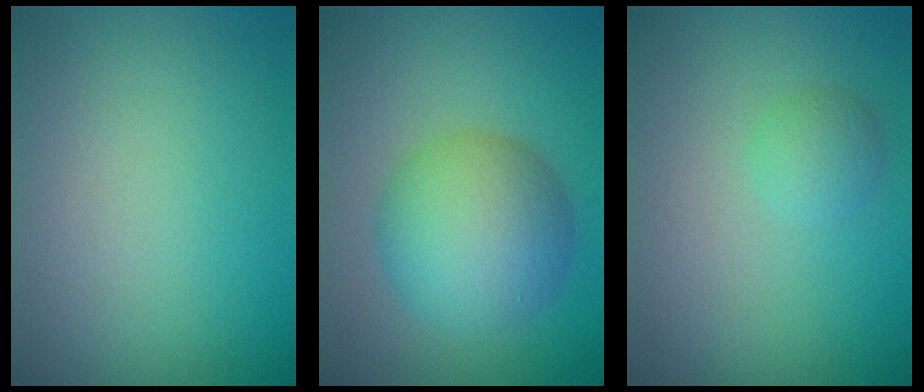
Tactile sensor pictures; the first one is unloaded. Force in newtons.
{"total": 6.9, "press": 6.9, "slide": 0.1}
{"total": 1.5, "press": 1.5, "slide": 0.1}